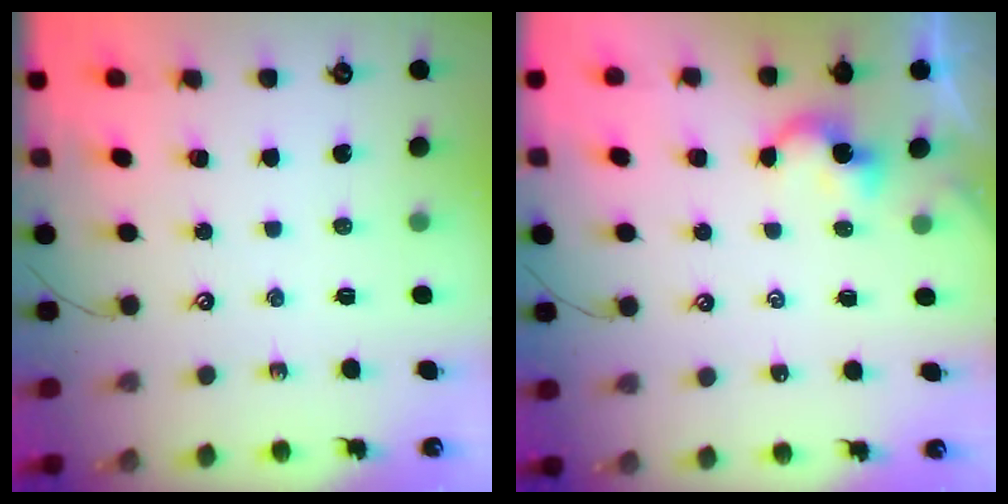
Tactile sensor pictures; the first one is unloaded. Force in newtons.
{"total": 0.0}